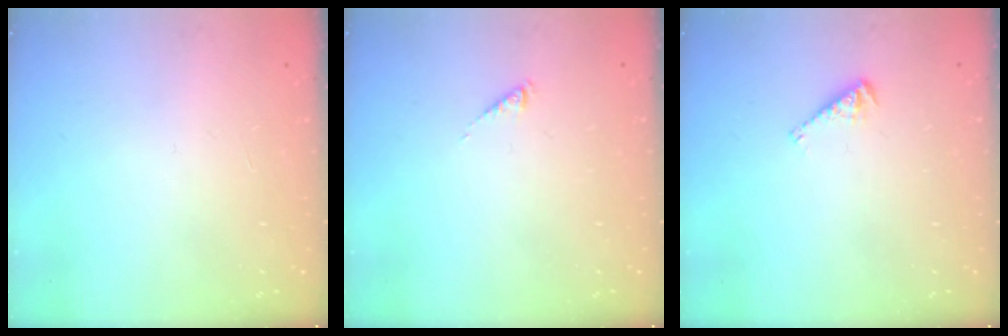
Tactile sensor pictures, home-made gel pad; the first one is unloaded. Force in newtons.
{"total": 0.0}
{"total": 3.4, "press": 3.4, "slide": 0.5}